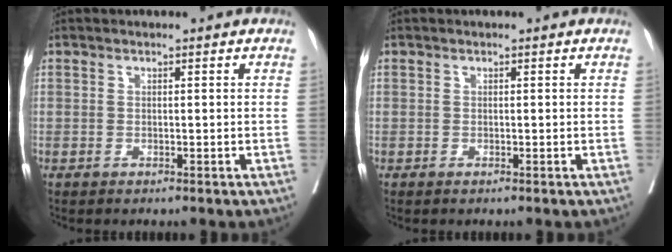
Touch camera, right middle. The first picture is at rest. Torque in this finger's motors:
{"motor_torque": [-0.18, -0.23, 0.00, 0.00]}